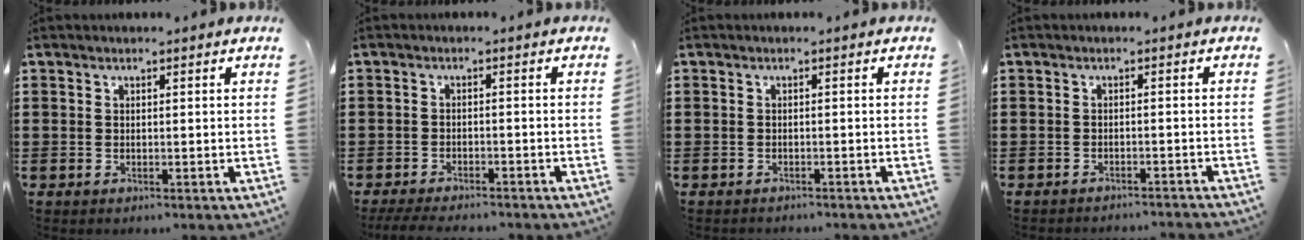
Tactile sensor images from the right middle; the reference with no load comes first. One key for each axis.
{"total": 2.8, "fx": -2.8, "fy": 0.3, "fz": 0.6, "tx": -0.018, "ty": -0.003, "tz": -0.059}
{"total": 0.6, "fx": -0.6, "fy": 0.0, "fz": 0.0, "tx": -0.002, "ty": 0.000, "tz": -0.014}
{"total": 1.4, "fx": -1.4, "fy": -0.2, "fz": 0.2, "tx": -0.004, "ty": 0.005, "tz": -0.029}